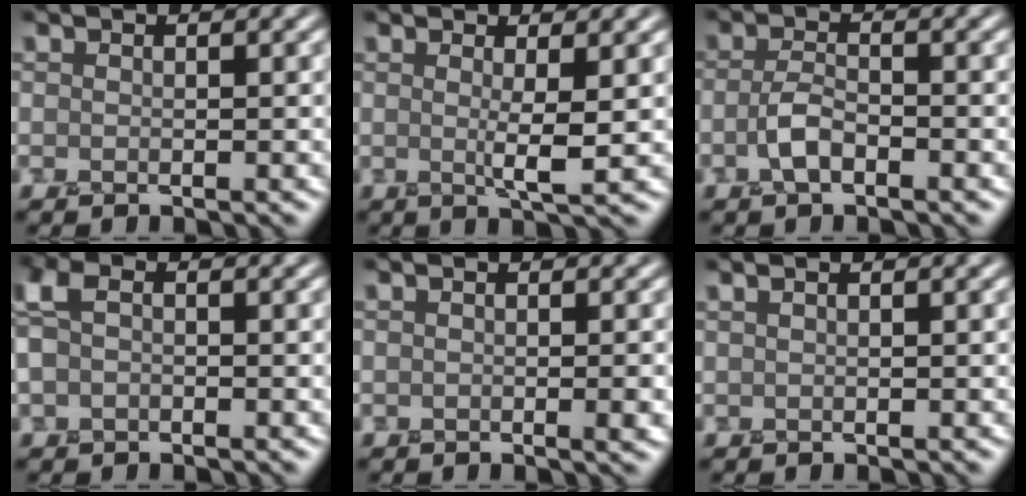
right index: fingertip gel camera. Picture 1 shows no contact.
{"total": 2.5, "force": [0.4, 0.2, 2.4], "torque": [-0.044, -0.009, 0.008]}
{"total": 2.5, "force": [-1.0, 1.0, 2.0], "torque": [-0.044, 0.003, -0.024]}
{"total": 3.2, "force": [0.1, 2.3, 2.2], "torque": [-0.051, 0.008, -0.006]}
{"total": 1.7, "force": [-0.1, 0.5, 1.6], "torque": [-0.023, -0.005, -0.002]}
{"total": 0.5, "force": [0.4, 0.1, 0.3], "torque": [-0.008, 0.005, 0.009]}